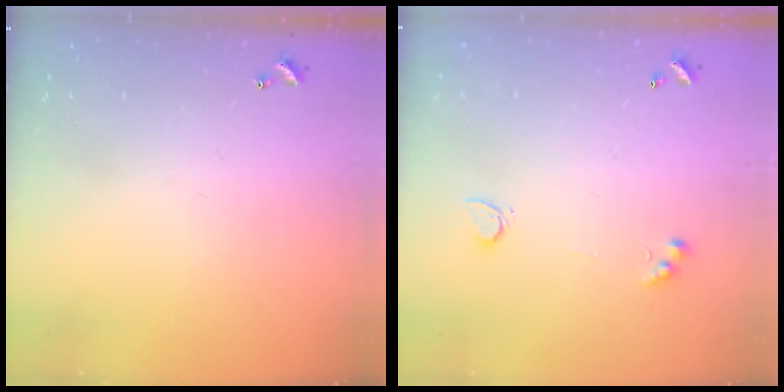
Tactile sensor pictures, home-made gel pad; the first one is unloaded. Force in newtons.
{"total": 2.9, "press": 2.6, "slide": 1.3}